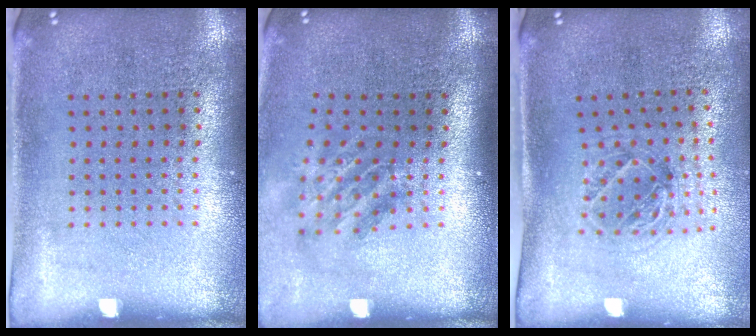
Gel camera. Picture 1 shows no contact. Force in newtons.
{"total": 1.8, "press": 1.3, "slide": 1.3}
{"total": 1.1, "press": 1.1, "slide": 0.3}